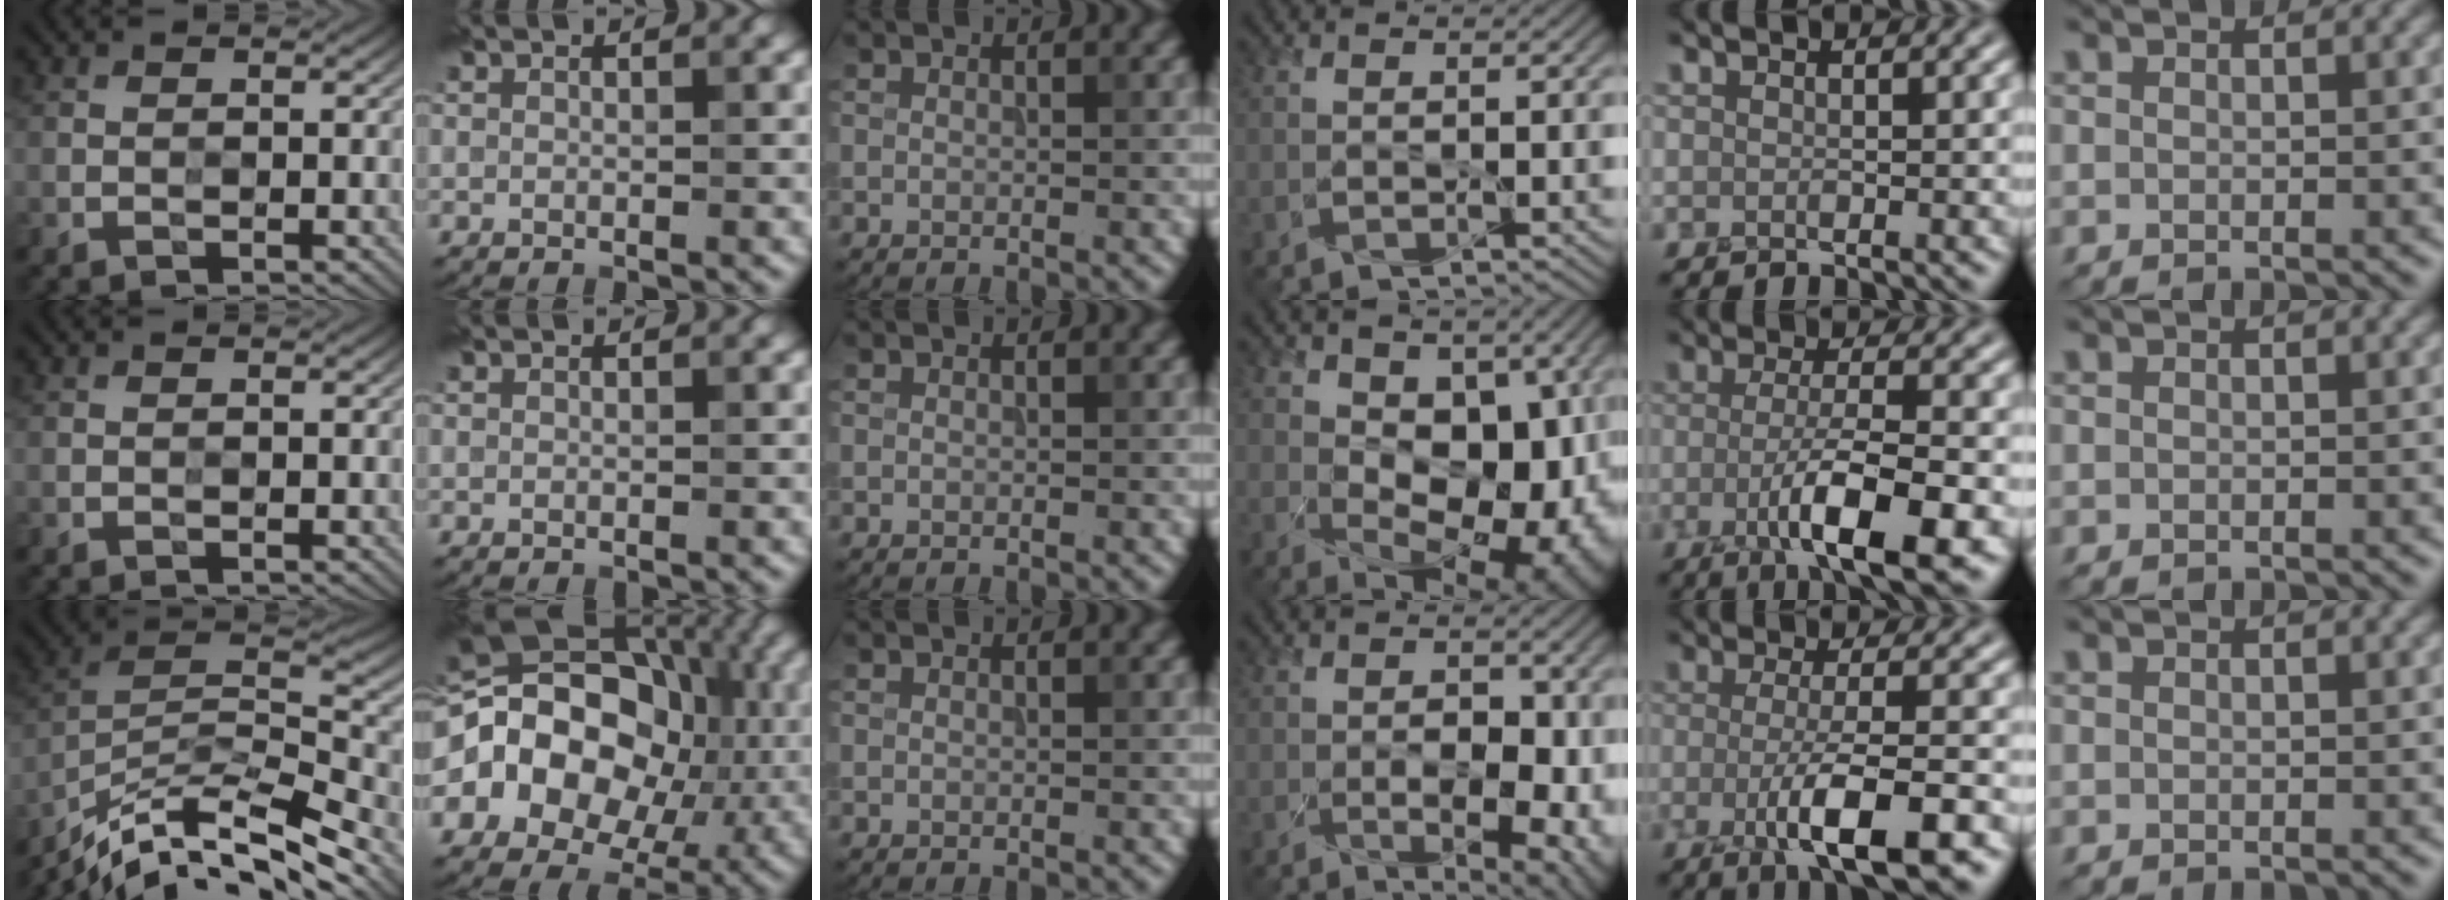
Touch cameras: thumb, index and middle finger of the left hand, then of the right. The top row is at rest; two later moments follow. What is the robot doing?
{"motion": "peel", "object": "sticker"}